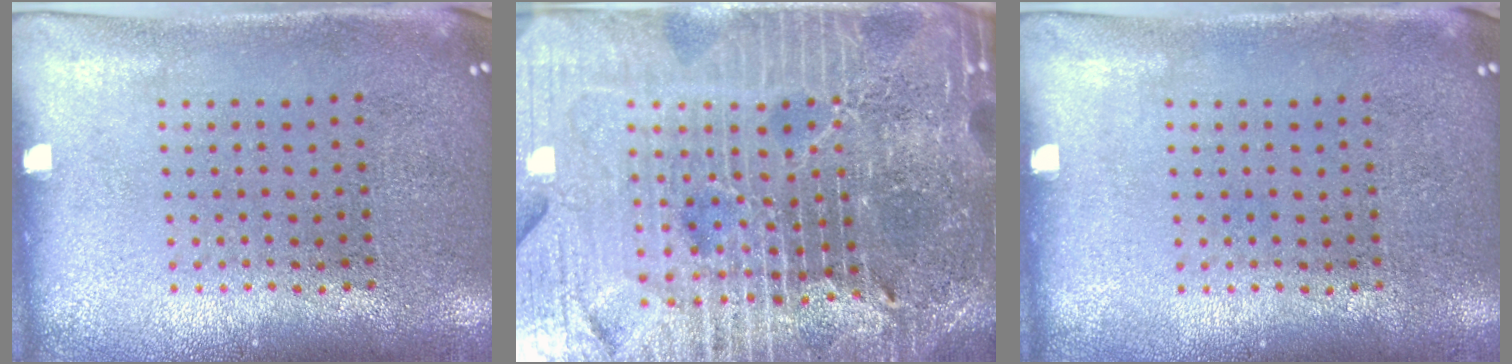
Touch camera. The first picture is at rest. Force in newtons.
{"total": 7.3, "press": 6.3, "slide": 3.6}
{"total": 0.0}